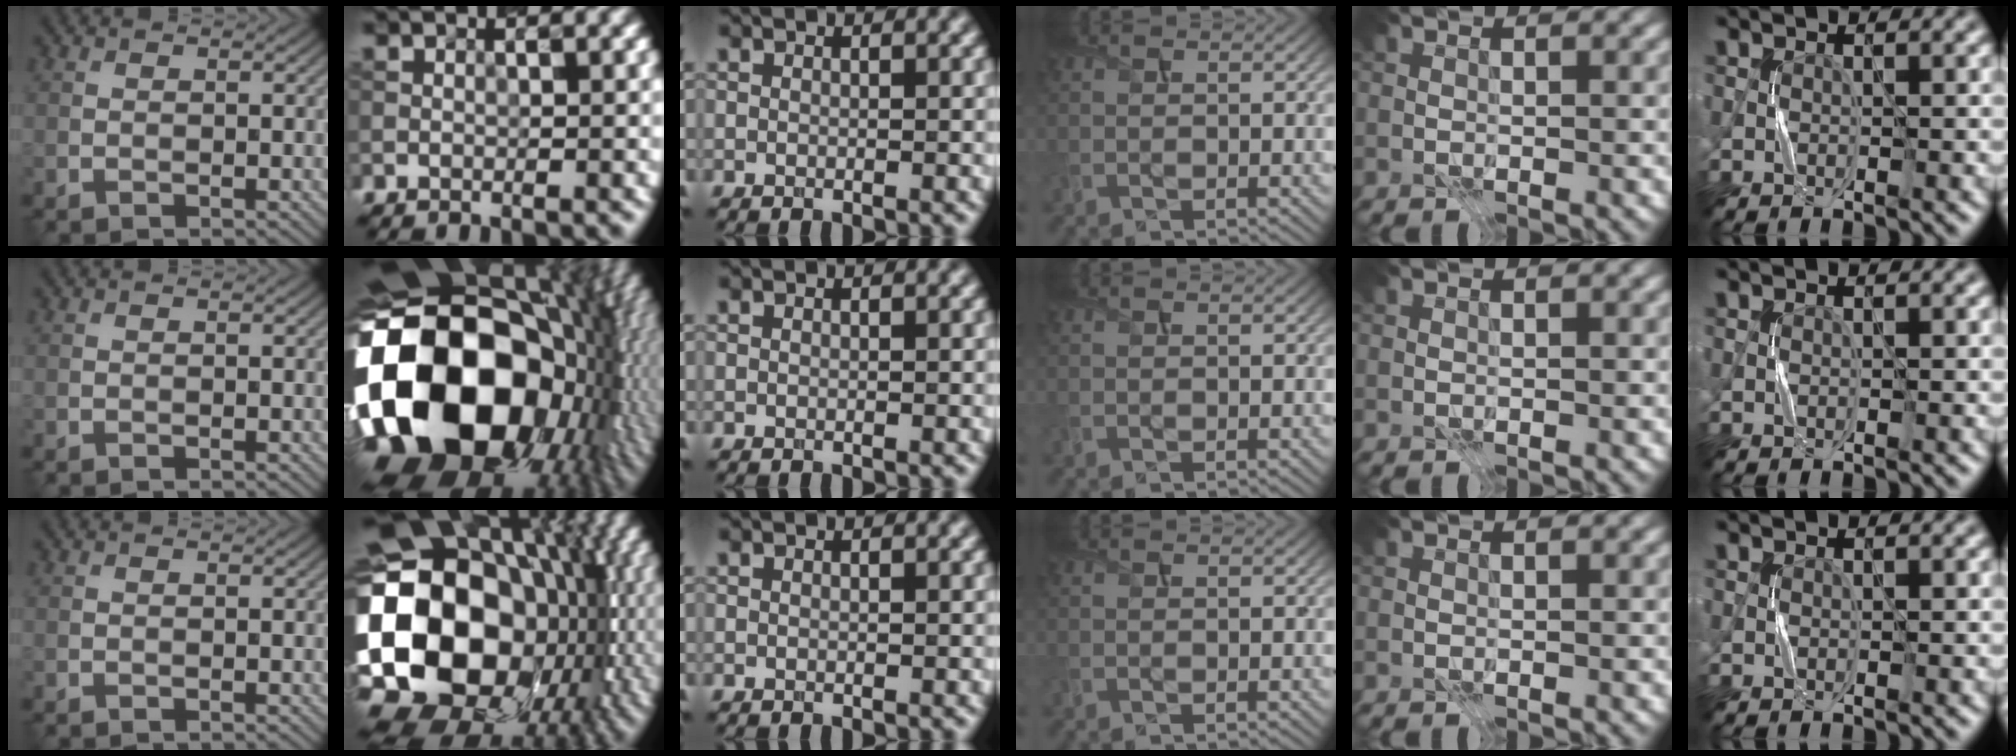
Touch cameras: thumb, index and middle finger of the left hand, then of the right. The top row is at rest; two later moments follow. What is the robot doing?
{"motion": "press", "object": "sticker"}